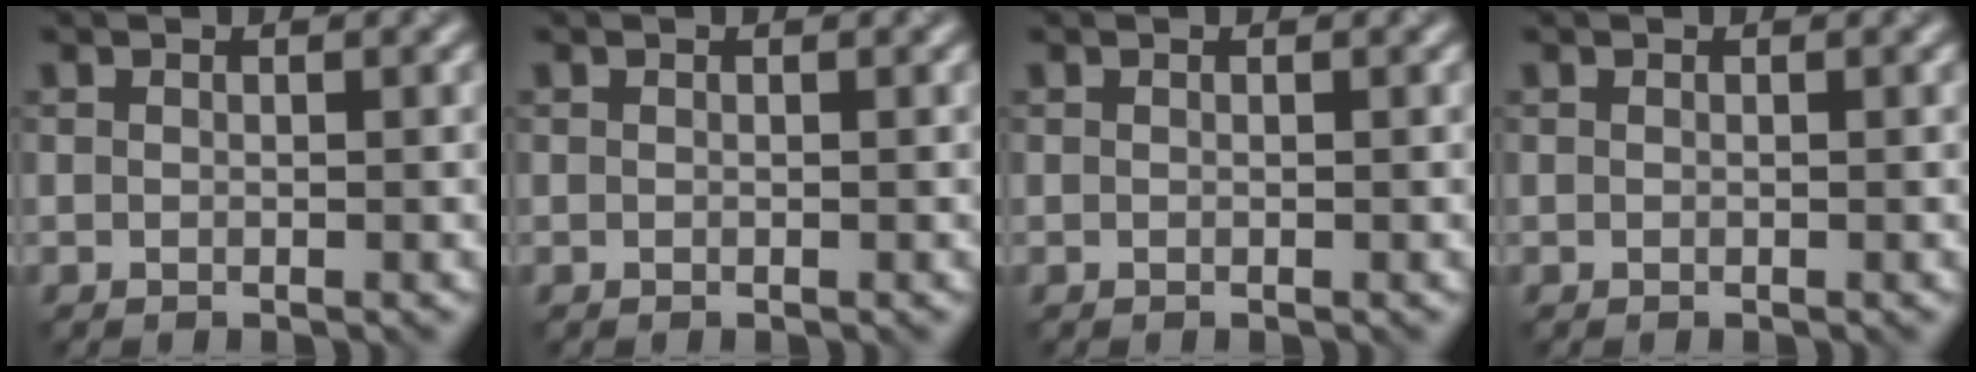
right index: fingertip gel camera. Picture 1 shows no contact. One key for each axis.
{"total": 0.0}
{"total": 0.0}
{"total": 0.0}